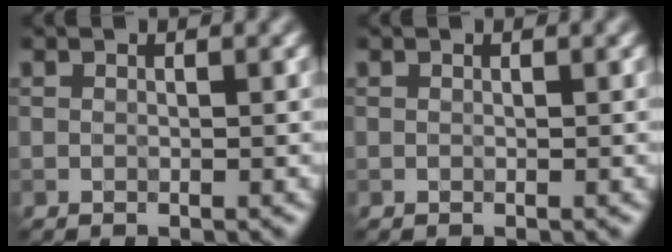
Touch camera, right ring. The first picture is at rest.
{"total": 0.0}